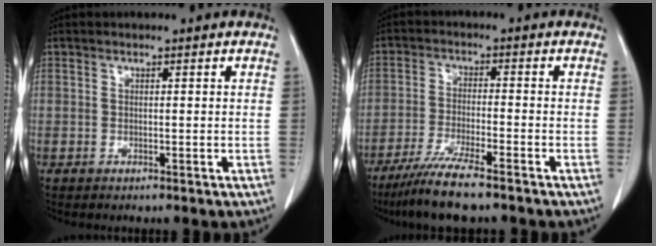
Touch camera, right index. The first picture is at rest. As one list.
[{"total": 8.0, "force": [-6.3, 0.1, 5.0], "torque": [-0.091, -0.023, -0.113]}]